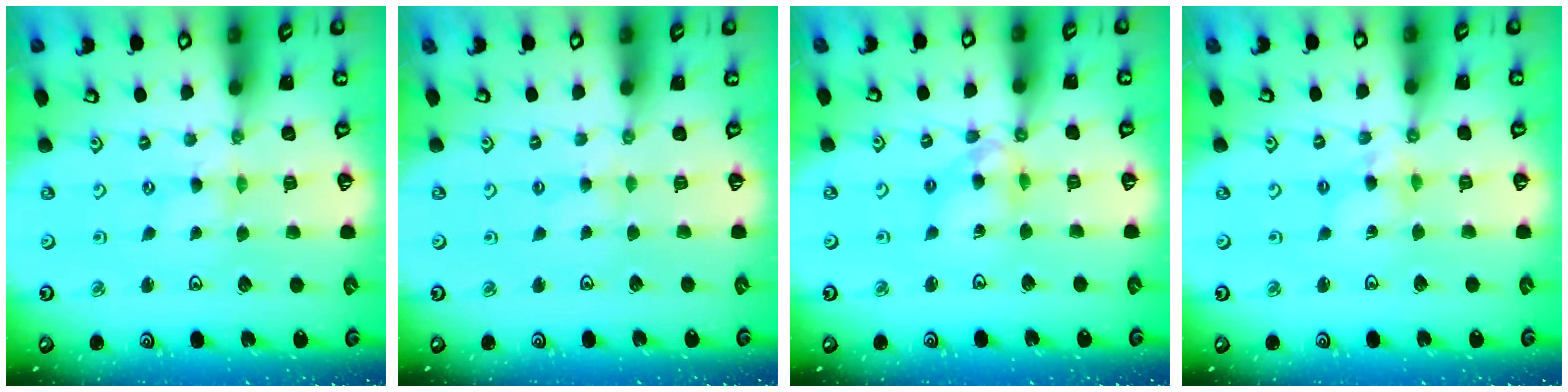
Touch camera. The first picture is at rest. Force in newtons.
{"total": 1.9, "press": 1.8, "slide": 0.4}
{"total": 9.7, "press": 9.7, "slide": 0.9}
{"total": 4.8, "press": 4.8, "slide": 0.4}